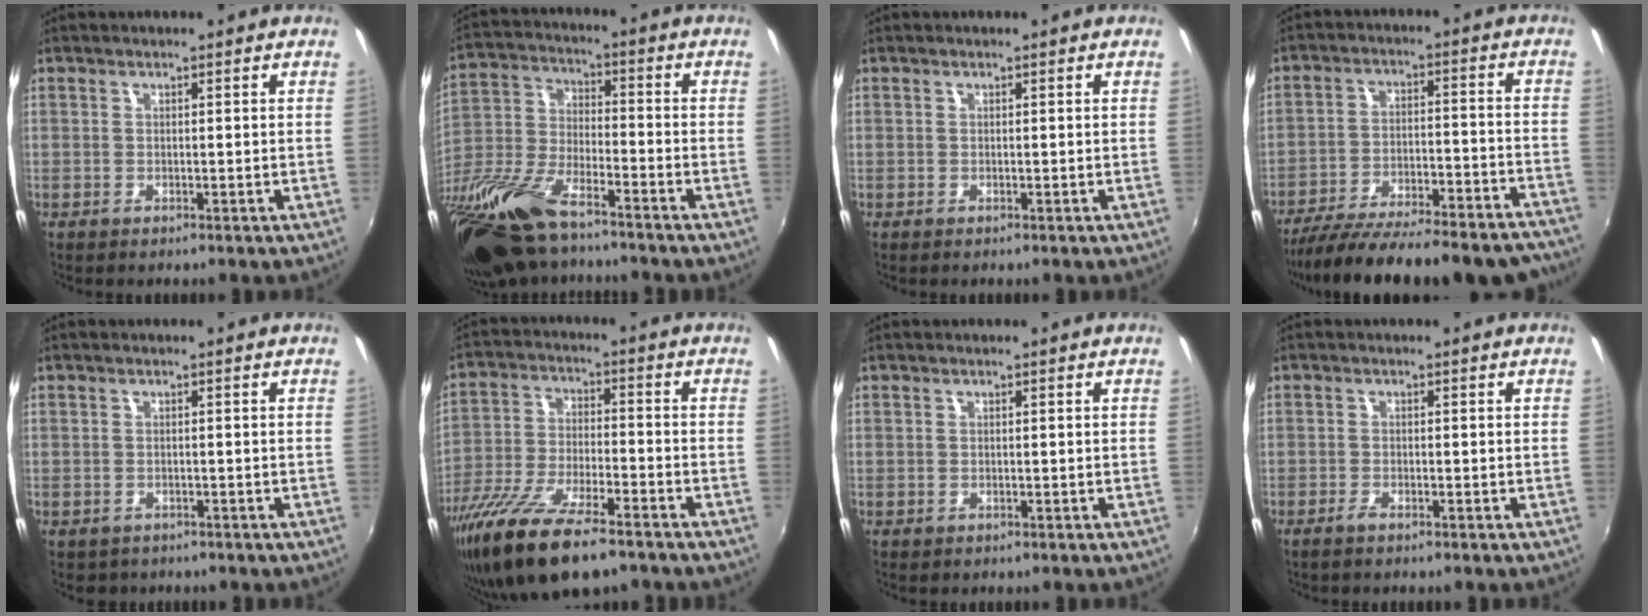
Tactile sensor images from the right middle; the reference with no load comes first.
{"total": 22.4, "force": [-16.3, 7.7, 13.4], "torque": [-0.303, -0.041, -0.305]}
{"total": 0.0}
{"total": 27.8, "force": [-24.6, 5.4, 11.8], "torque": [-0.205, -0.032, -0.333]}
{"total": 1.5, "force": [-1.0, 1.2, 0.2], "torque": [-0.011, -0.005, -0.012]}
{"total": 18.0, "force": [-13.1, 4.8, 11.4], "torque": [-0.235, -0.051, -0.236]}
{"total": 0.0}
{"total": 1.8, "force": [-1.4, 0.4, 1.1], "torque": [-0.029, -0.005, -0.030]}